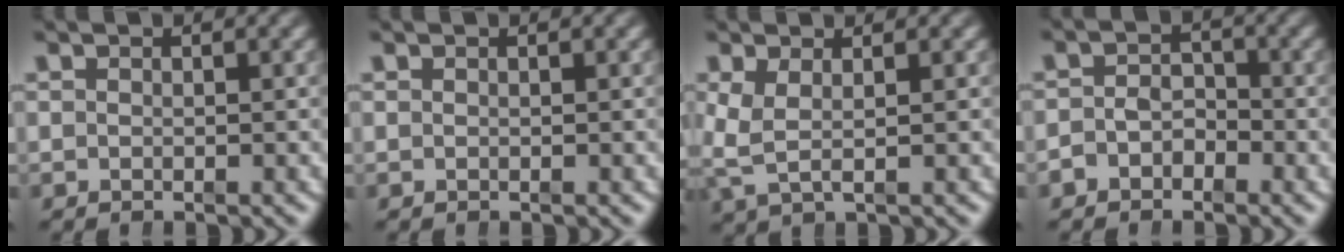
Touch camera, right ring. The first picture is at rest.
{"total": 0.0}
{"total": 3.2, "force": [-0.1, 2.0, 2.5], "torque": [-0.072, -0.023, 0.009]}
{"total": 3.1, "force": [-1.9, 2.4, 0.8], "torque": [-0.011, -0.014, -0.032]}